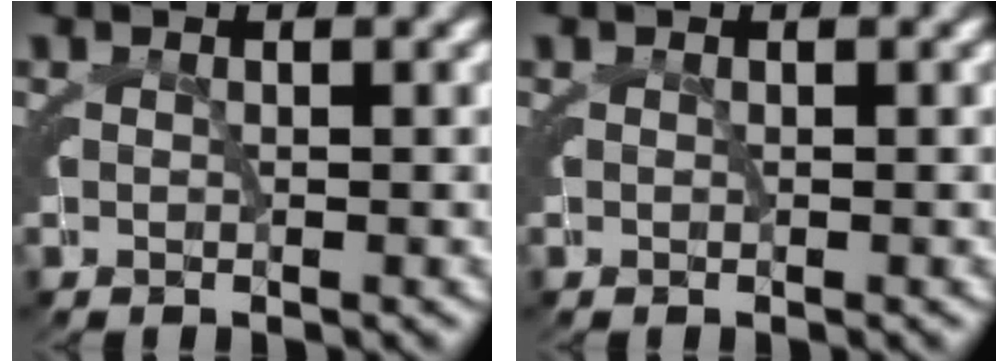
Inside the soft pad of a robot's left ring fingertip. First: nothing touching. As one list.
[{"total": 0.0}]